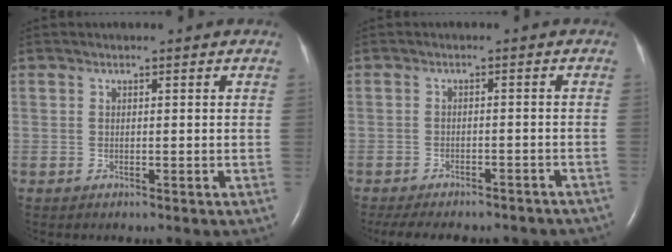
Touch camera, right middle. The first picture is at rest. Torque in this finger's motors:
{"motor_torque": [0.62, -0.68, 0.16, 0.04]}